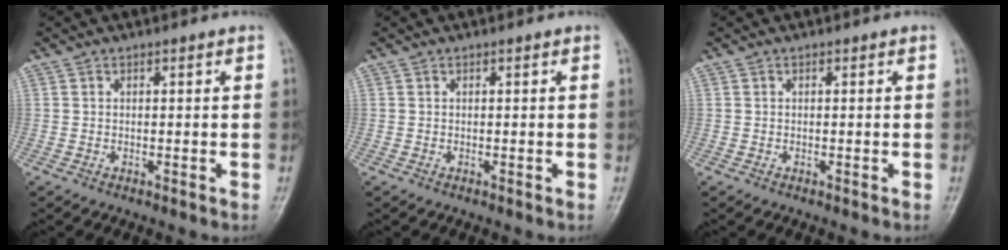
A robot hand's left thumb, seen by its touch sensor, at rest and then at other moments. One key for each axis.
{"total": 0.0}
{"total": 0.0}